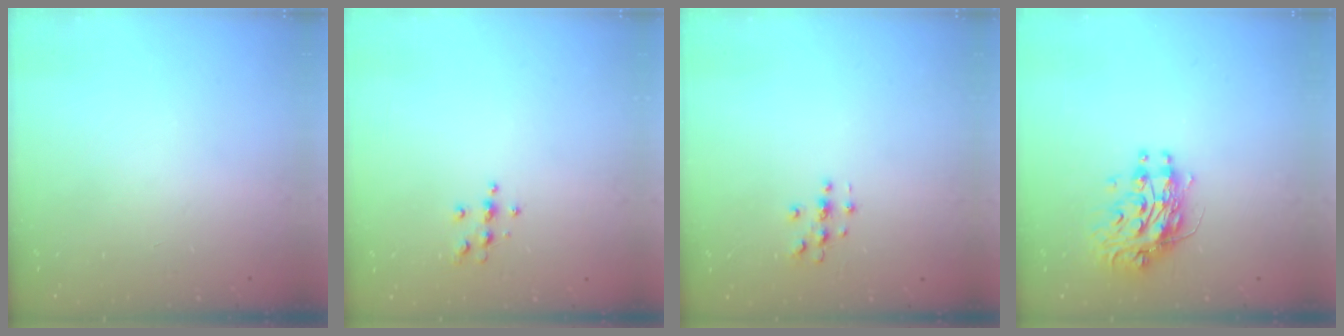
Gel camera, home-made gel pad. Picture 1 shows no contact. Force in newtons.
{"total": 4.8, "press": 4.8, "slide": 0.6}
{"total": 2.9, "press": 2.9, "slide": 0.3}
{"total": 10.7, "press": 10.7, "slide": 0.9}